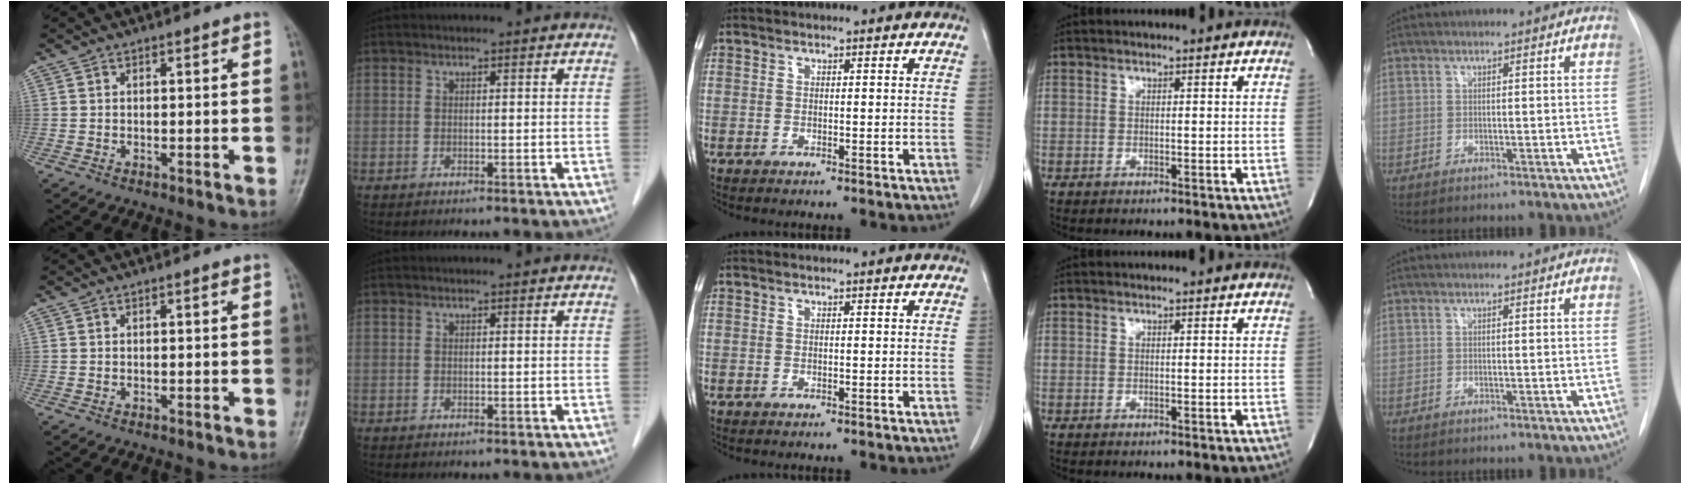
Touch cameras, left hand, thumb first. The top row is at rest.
{}